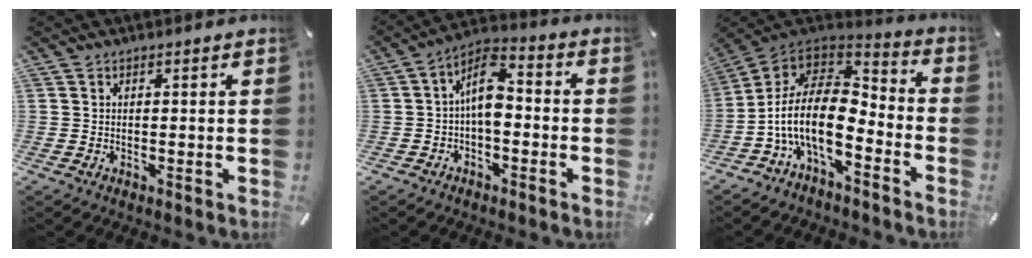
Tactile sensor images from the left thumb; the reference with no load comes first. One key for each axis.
{"total": 9.5, "fx": -0.8, "fy": 5.3, "fz": 7.9, "tx": -0.149, "ty": 0.003, "tz": -0.016}
{"total": 17.2, "fx": -5.6, "fy": 9.2, "fz": 13.5, "tx": -0.289, "ty": 0.008, "tz": -0.098}